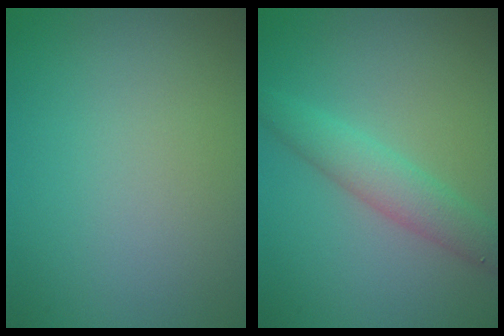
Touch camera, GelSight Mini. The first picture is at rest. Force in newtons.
{"total": 3.4, "press": 3.4, "slide": 0.1}